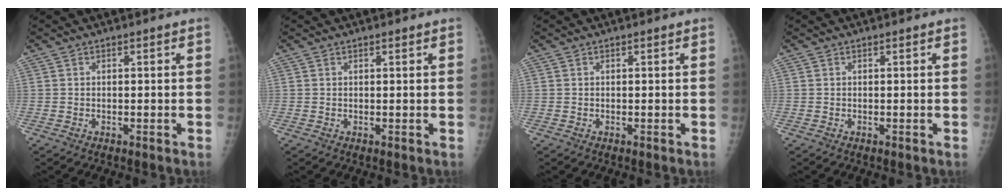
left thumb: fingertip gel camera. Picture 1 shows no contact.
{"total": 0.5, "force": [0.4, 0.1, 0.3], "torque": [-0.007, -0.003, 0.006]}
{"total": 0.0}
{"total": 0.0}